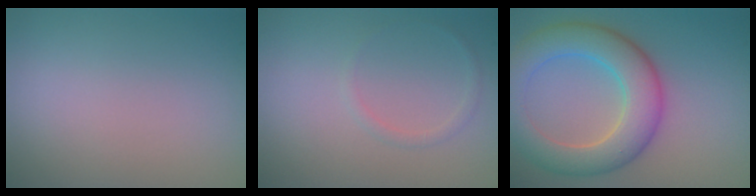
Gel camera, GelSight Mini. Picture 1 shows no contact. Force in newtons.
{"total": 0.8, "press": 0.8, "slide": 0.0}
{"total": 7.4, "press": 7.4, "slide": 0.2}